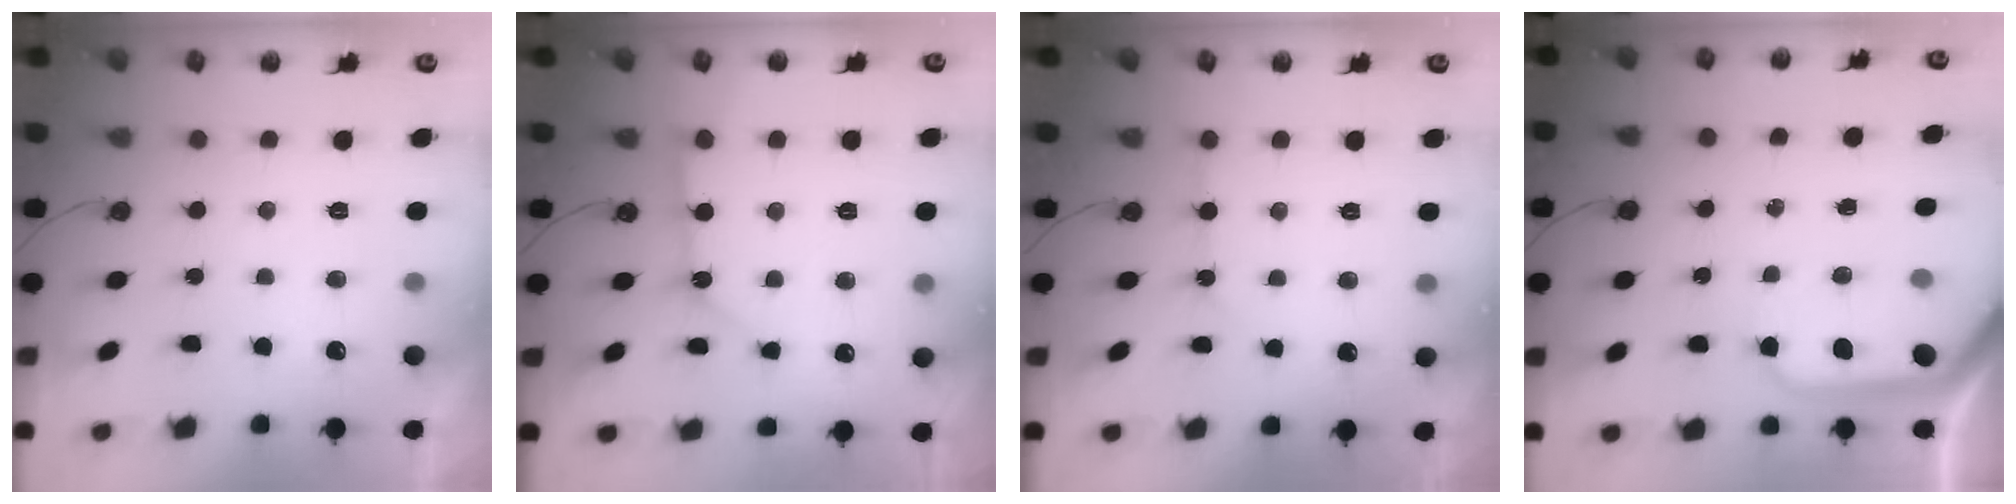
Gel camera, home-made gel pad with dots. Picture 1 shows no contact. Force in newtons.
{"total": 10.9, "press": 10.9, "slide": 1.0}
{"total": 4.5, "press": 4.4, "slide": 0.3}
{"total": 9.7, "press": 9.6, "slide": 1.3}